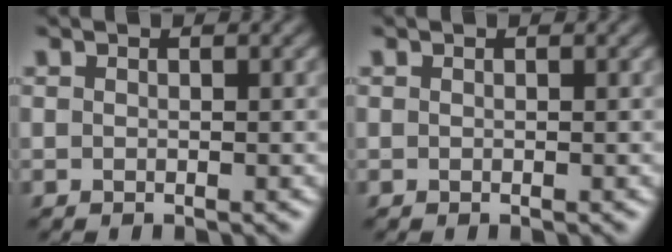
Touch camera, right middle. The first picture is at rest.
{"total": 0.0}